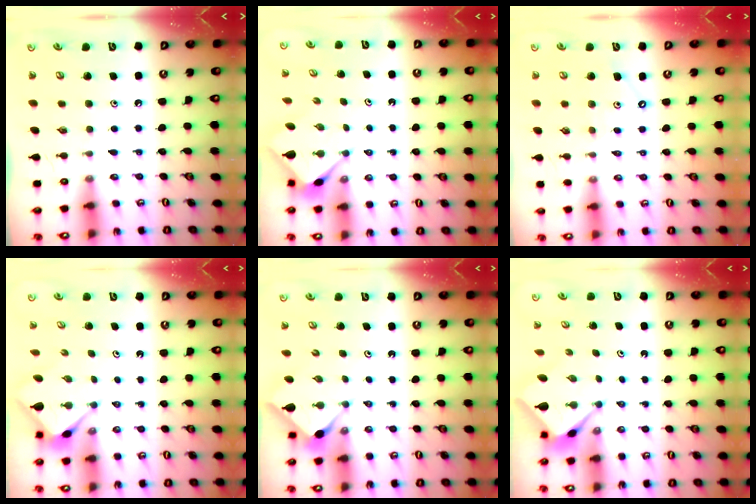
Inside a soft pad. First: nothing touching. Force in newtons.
{"total": 3.3, "press": 3.3, "slide": 0.4}
{"total": 3.7, "press": 3.6, "slide": 0.6}
{"total": 3.0, "press": 3.0, "slide": 0.2}
{"total": 2.9, "press": 2.9, "slide": 0.4}
{"total": 2.6, "press": 2.6, "slide": 0.2}